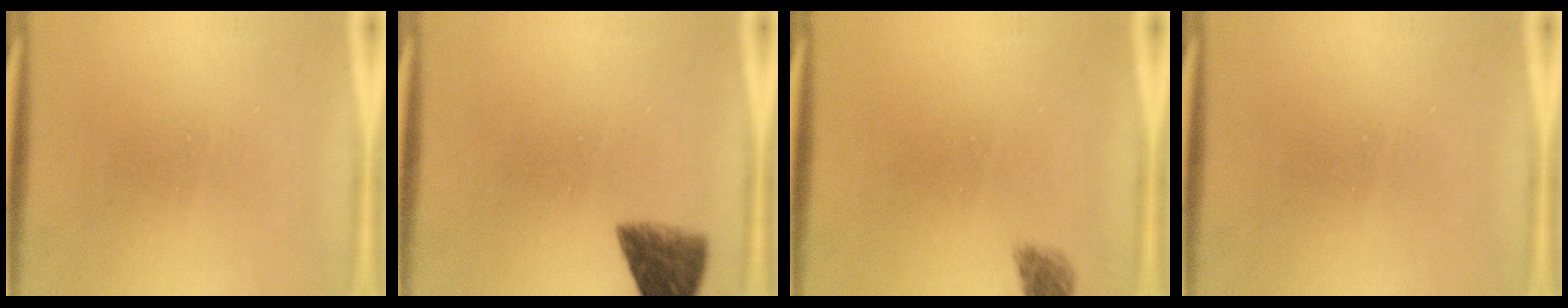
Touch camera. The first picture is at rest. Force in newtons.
{"total": 5.8}
{"total": 2.2}
{"total": 0.0}